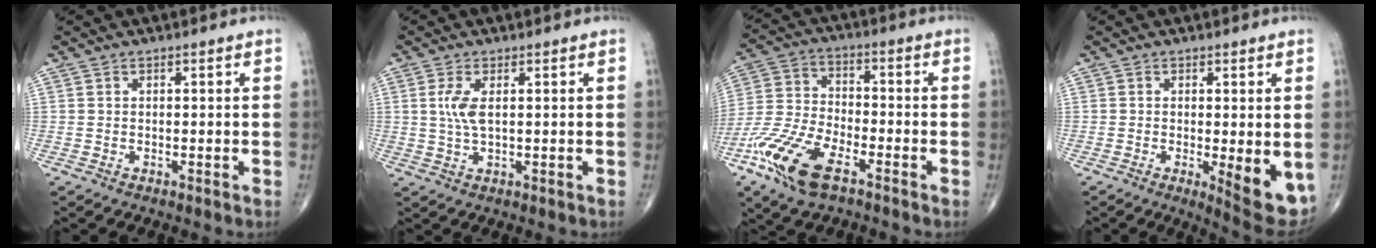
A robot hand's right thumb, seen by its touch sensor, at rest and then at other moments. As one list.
[{"total": 3.8, "force": [0.8, 1.4, 3.4], "torque": [-0.080, 0.000, 0.021]}, {"total": 14.7, "force": [-8.2, 6.4, 10.4], "torque": [-0.222, 0.018, -0.164]}, {"total": 8.5, "force": [-1.5, 2.4, 8.0], "torque": [-0.102, -0.023, -0.016]}]